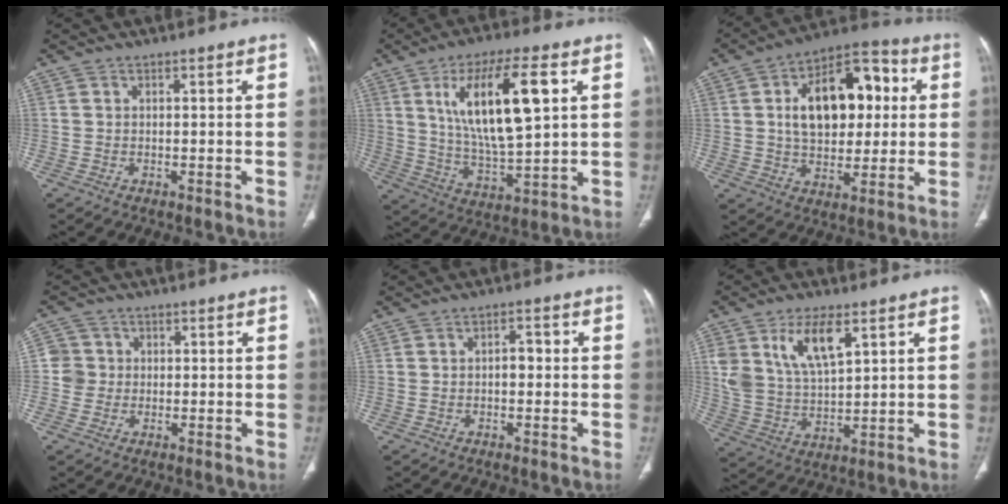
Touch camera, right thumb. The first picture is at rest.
{"total": 17.8, "force": [5.5, 5.6, 16.0], "torque": [-0.277, -0.015, 0.104]}
{"total": 19.0, "force": [3.5, 11.4, 14.7], "torque": [-0.189, 0.020, 0.054]}
{"total": 4.0, "force": [0.0, 4.0, 0.3], "torque": [0.023, 0.009, -0.005]}
{"total": 2.6, "force": [-0.1, 1.4, 2.1], "torque": [-0.023, 0.010, -0.006]}
{"total": 11.6, "force": [5.7, 5.4, 8.6], "torque": [-0.155, -0.022, 0.120]}